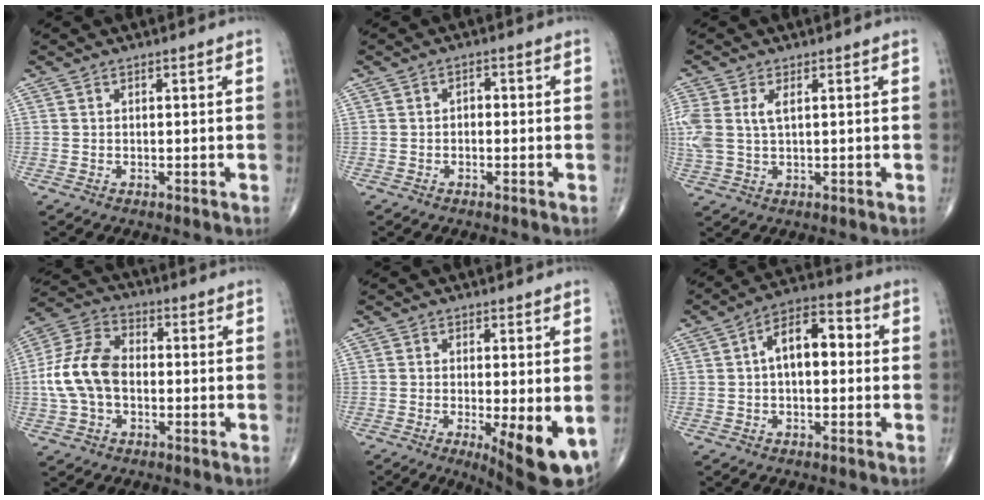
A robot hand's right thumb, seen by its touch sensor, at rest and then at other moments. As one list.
[{"total": 1.6, "force": [-0.3, 1.1, 1.1], "torque": [-0.004, 0.007, -0.011]}, {"total": 6.8, "force": [1.4, 3.5, 5.6], "torque": [-0.153, 0.011, 0.037]}, {"total": 12.5, "force": [-1.1, 8.2, 9.3], "torque": [-0.185, 0.034, -0.028]}, {"total": 10.2, "force": [-2.8, 2.8, 9.4], "torque": [-0.124, -0.022, -0.035]}, {"total": 9.9, "force": [0.9, 5.4, 8.3], "torque": [-0.115, 0.033, 0.002]}]